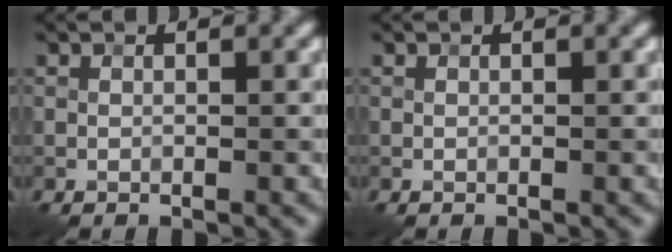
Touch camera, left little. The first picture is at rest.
{"total": 0.0}